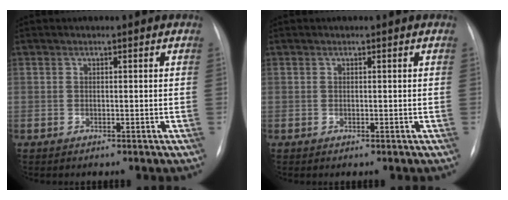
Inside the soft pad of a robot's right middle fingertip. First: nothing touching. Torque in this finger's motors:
{"motor_torque": [0.29, -0.26, 0.03, 0.00]}